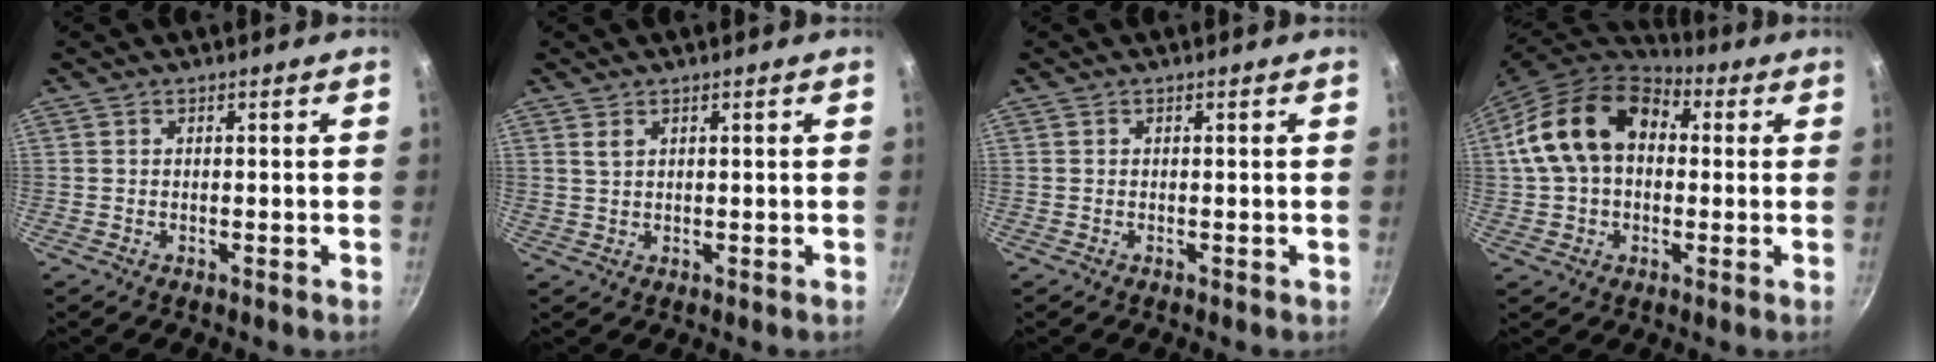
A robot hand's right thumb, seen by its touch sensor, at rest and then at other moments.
{"total": 1.7, "force": [0.9, 0.7, 1.2], "torque": [-0.023, -0.001, 0.021]}
{"total": 0.0}
{"total": 17.6, "force": [2.9, 12.5, 12.1], "torque": [-0.198, 0.036, 0.038]}